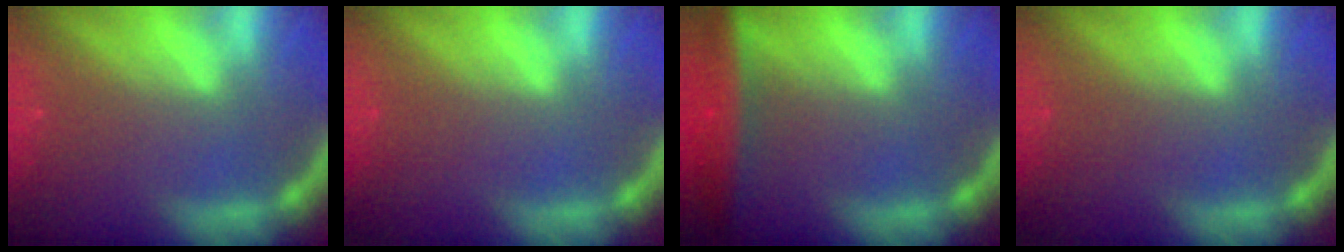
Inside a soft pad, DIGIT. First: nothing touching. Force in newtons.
{"total": 0.0}
{"total": 5.5}
{"total": 0.0}